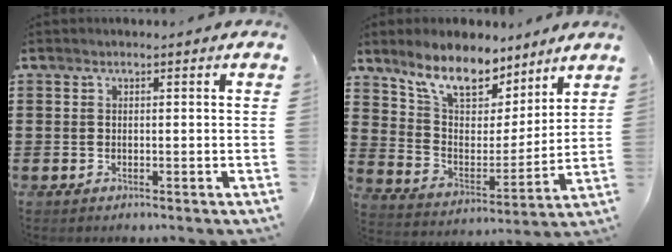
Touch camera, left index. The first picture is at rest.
{"total": 10.2, "force": [8.2, 4.2, 4.5], "torque": [-0.112, -0.043, 0.149]}